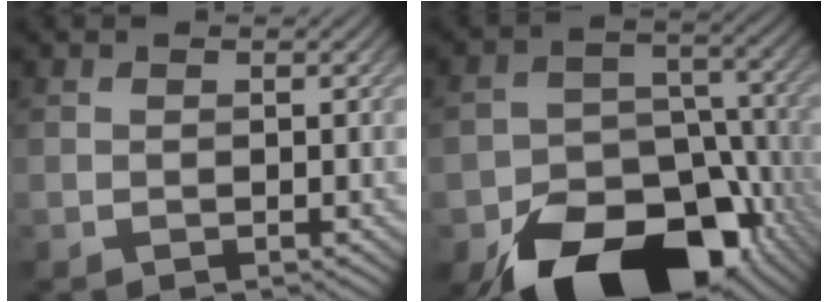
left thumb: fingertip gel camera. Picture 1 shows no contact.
{"total": 18.1, "force": [-11.1, 11.4, 8.8], "torque": [-0.137, -0.047, -0.155]}